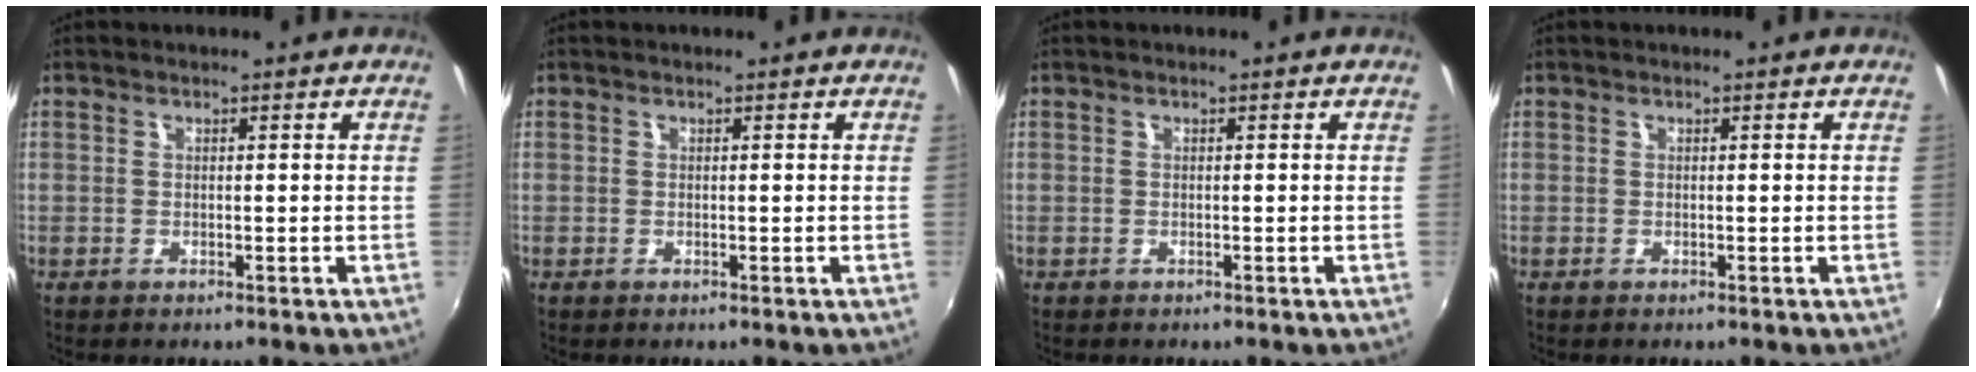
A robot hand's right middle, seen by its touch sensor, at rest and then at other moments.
{"total": 0.0}
{"total": 0.0}
{"total": 0.0}